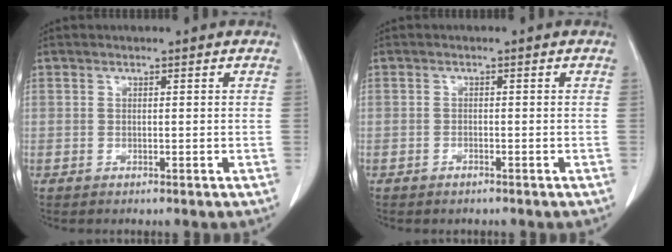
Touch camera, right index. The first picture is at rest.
{"total": 0.7, "force": [-0.6, 0.4, 0.2], "torque": [-0.007, 0.001, -0.009]}